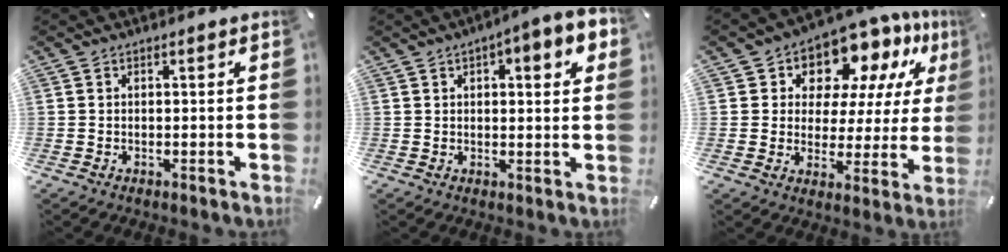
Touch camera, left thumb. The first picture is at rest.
{"total": 6.2, "force": [2.6, 2.4, 5.1], "torque": [-0.075, -0.003, 0.040]}
{"total": 11.1, "force": [8.8, 6.4, 2.5], "torque": [-0.050, -0.082, 0.158]}